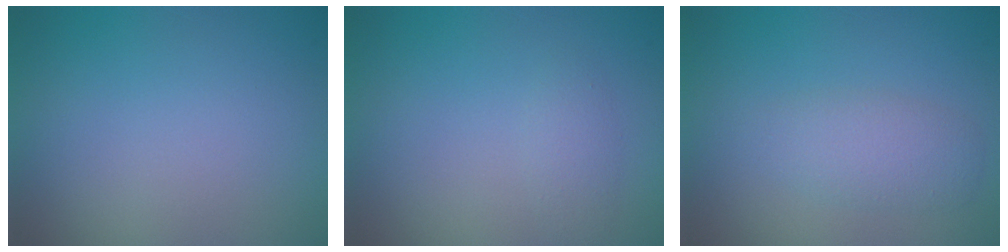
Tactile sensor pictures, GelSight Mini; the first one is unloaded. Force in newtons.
{"total": 1.1, "press": 1.1, "slide": 0.0}
{"total": 2.5, "press": 2.5, "slide": 0.0}